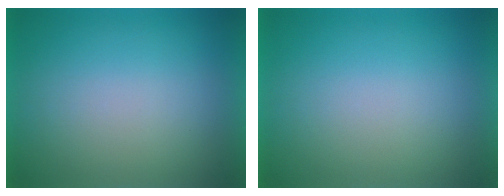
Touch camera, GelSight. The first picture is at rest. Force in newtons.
{"total": 0.0}